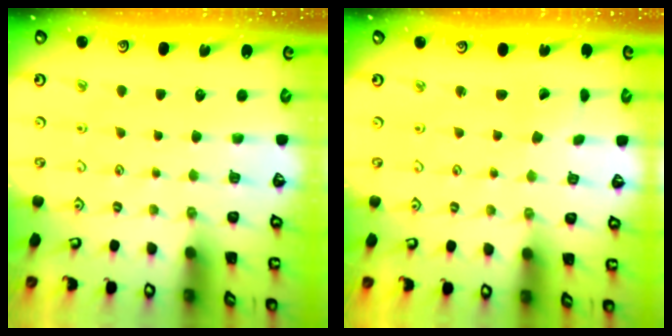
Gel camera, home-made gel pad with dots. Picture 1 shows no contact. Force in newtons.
{"total": 0.0}